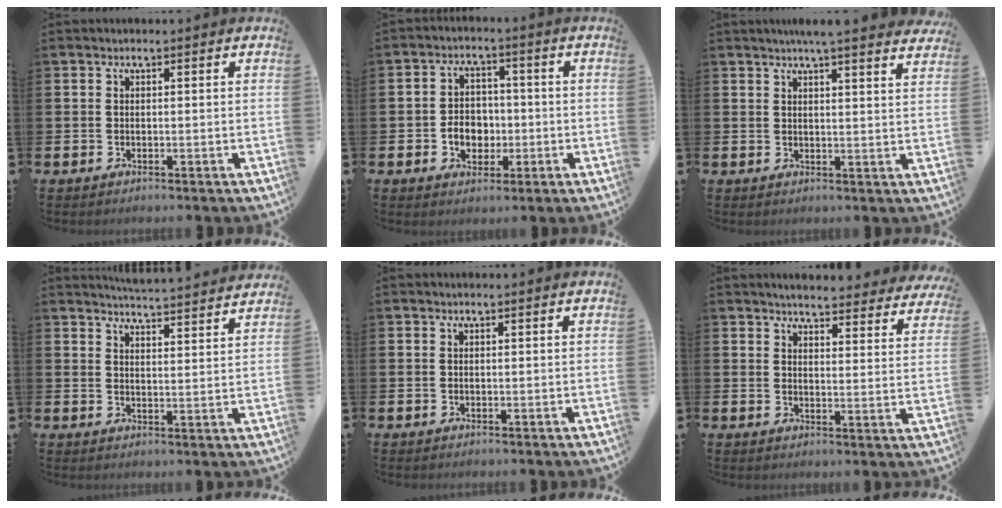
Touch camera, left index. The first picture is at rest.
{"total": 4.5, "force": [-1.0, 3.8, 2.3], "torque": [-0.036, 0.002, -0.027]}
{"total": 4.9, "force": [4.7, -0.4, 1.5], "torque": [-0.030, -0.022, 0.081]}
{"total": 5.1, "force": [5.1, -0.3, 0.2], "torque": [-0.016, -0.038, 0.090]}
{"total": 0.0}
{"total": 4.5, "force": [4.4, 0.4, 0.6], "torque": [-0.027, -0.033, 0.076]}